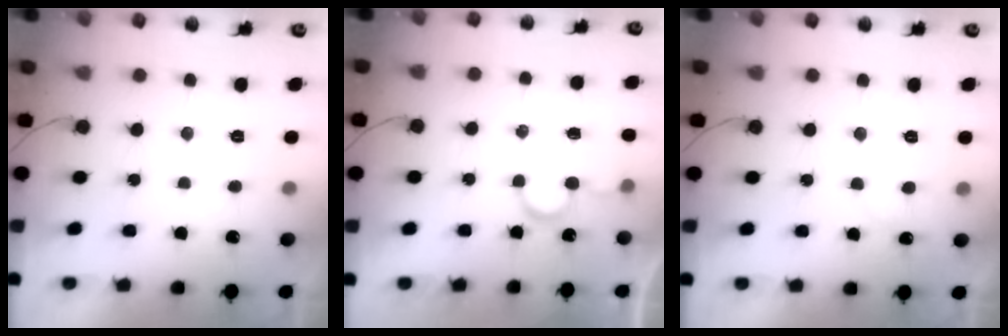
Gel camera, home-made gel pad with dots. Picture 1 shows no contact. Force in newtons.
{"total": 6.8, "press": 6.8, "slide": 0.3}
{"total": 5.5, "press": 5.5, "slide": 0.3}